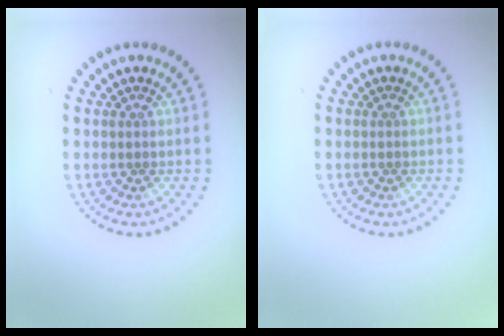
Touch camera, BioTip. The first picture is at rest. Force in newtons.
{"total": 0.0}